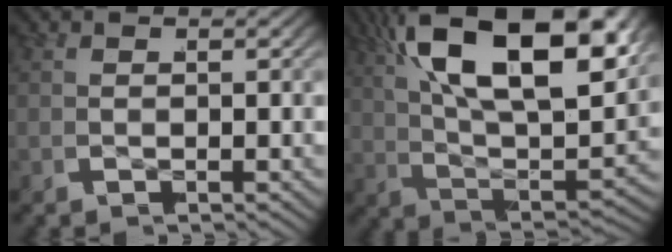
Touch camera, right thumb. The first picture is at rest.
{"total": 14.6, "force": [4.5, 6.7, 12.2], "torque": [-0.232, -0.007, 0.071]}